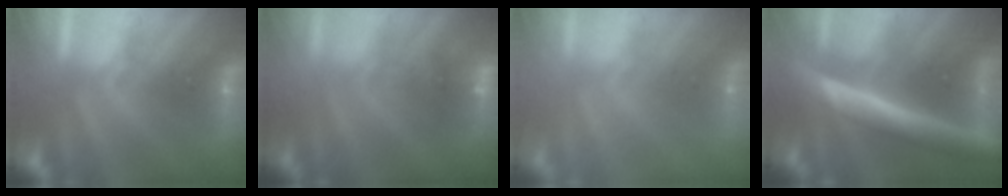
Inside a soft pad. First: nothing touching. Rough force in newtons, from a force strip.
{"total": 4.4}
{"total": 7.7}
{"total": 10.8}